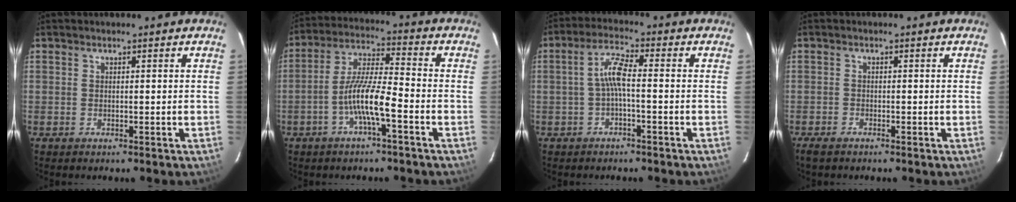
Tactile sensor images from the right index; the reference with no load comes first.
{"total": 8.9, "force": [-3.9, 0.9, 7.9], "torque": [-0.164, 0.005, -0.077]}
{"total": 4.6, "force": [-1.1, 0.8, 4.4], "torque": [-0.096, 0.013, -0.022]}
{"total": 2.1, "force": [-1.7, 0.7, 1.0], "torque": [-0.028, -0.006, -0.035]}